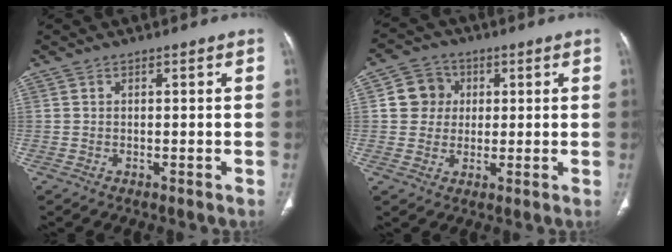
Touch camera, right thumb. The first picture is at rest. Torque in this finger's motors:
{"motor_torque": [-0.60, 0.55, 0.27, -0.13, 0.00]}